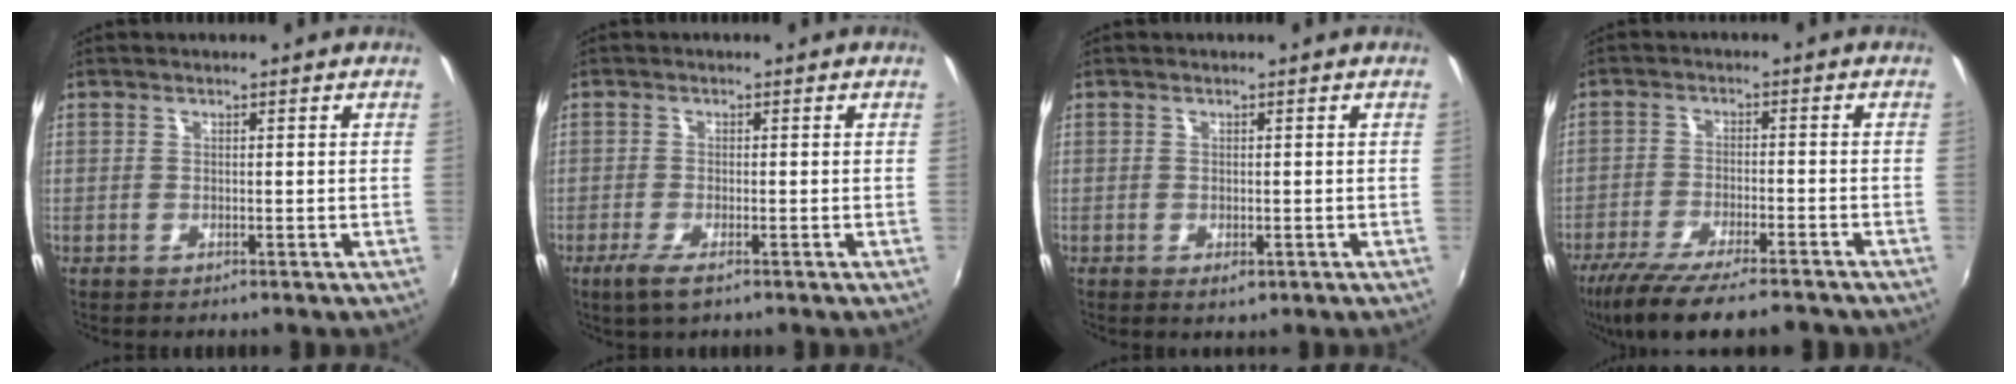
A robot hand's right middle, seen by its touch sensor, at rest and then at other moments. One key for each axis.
{"total": 3.7, "fx": -2.3, "fy": 0.7, "fz": 2.8, "tx": -0.065, "ty": -0.013, "tz": -0.044}
{"total": 1.5, "fx": -0.7, "fy": 1.0, "fz": 0.9, "tx": -0.014, "ty": -0.006, "tz": -0.010}
{"total": 15.2, "fx": -12.6, "fy": 2.9, "fz": 8.1, "tx": -0.163, "ty": -0.037, "tz": -0.201}